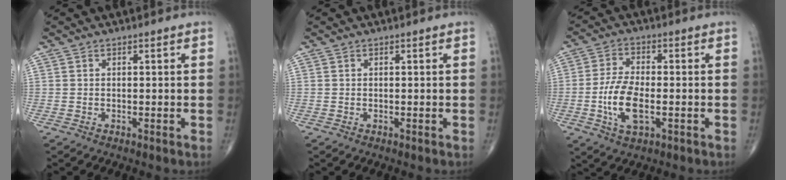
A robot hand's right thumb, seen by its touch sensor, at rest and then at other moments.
{"total": 0.0}
{"total": 9.0, "force": [-2.0, 4.1, 7.8], "torque": [-0.158, 0.006, -0.039]}